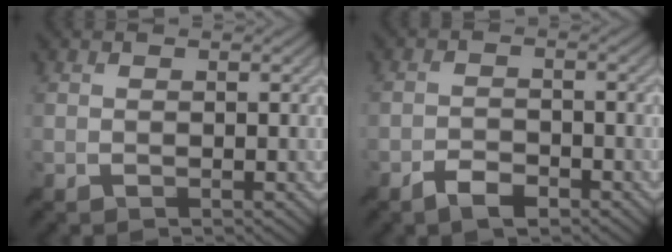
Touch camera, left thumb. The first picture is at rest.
{"total": 3.0, "force": [-2.3, 1.2, 1.6], "torque": [-0.034, -0.001, -0.044]}